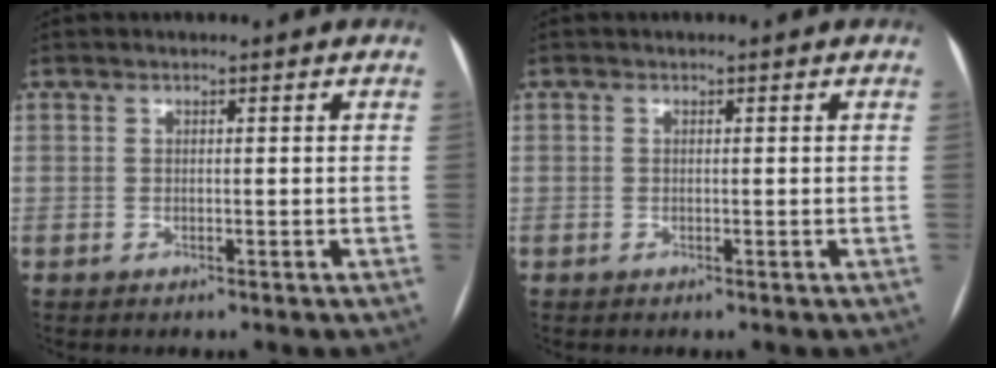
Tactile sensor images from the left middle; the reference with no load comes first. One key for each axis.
{"total": 0.0}